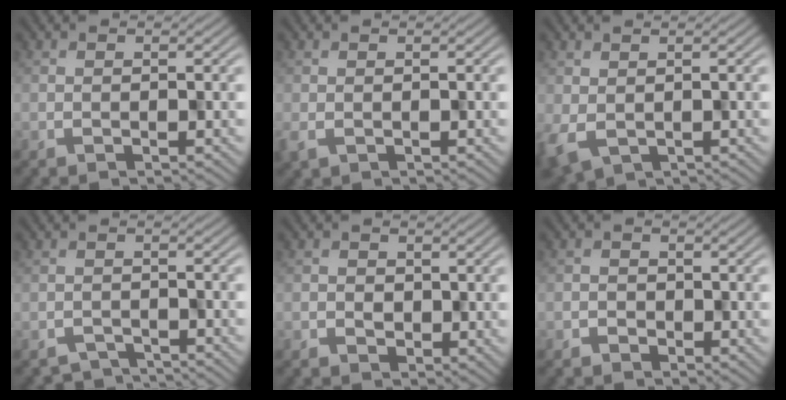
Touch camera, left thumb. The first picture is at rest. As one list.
[{"total": 1.4, "force": [-0.4, 0.8, 1.1], "torque": [-0.029, -0.003, -0.003]}, {"total": 4.8, "force": [-0.8, 3.2, 3.6], "torque": [-0.074, -0.012, 0.010]}, {"total": 2.3, "force": [-2.3, 0.4, -0.2], "torque": [0.008, -0.003, -0.035]}, {"total": 1.4, "force": [0.1, 1.4, -0.1], "torque": [0.007, -0.012, 0.007]}, {"total": 1.2, "force": [-0.4, 1.0, -0.5], "torque": [0.013, -0.006, -0.003]}]